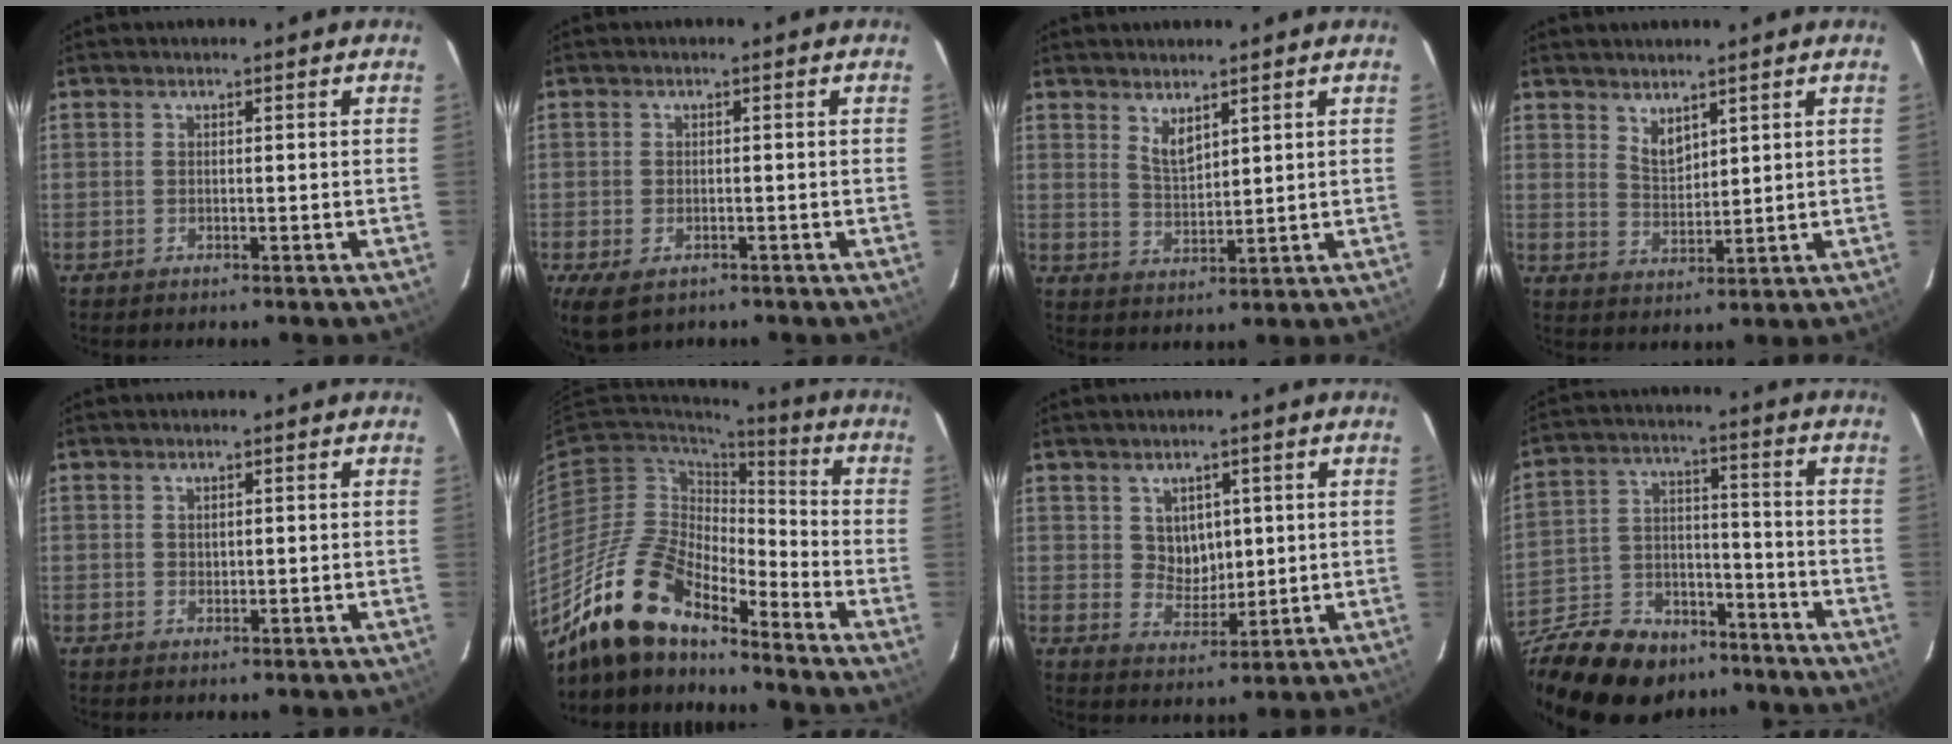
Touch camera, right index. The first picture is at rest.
{"total": 6.0, "force": [-3.3, 3.4, 3.7], "torque": [-0.082, -0.023, -0.056]}
{"total": 4.1, "force": [3.1, 1.4, 2.4], "torque": [-0.041, -0.005, 0.059]}
{"total": 4.2, "force": [3.3, 1.7, 2.0], "torque": [-0.030, -0.005, 0.063]}
{"total": 0.9, "force": [0.4, 0.7, 0.5], "torque": [-0.006, 0.004, 0.009]}
{"total": 17.0, "force": [-14.0, 5.0, 8.2], "torque": [-0.160, -0.012, -0.273]}
{"total": 5.4, "force": [1.7, 4.5, 2.3], "torque": [-0.035, 0.004, 0.041]}
{"total": 27.9, "force": [-21.1, 13.4, 12.4], "torque": [-0.286, 0.016, -0.321]}